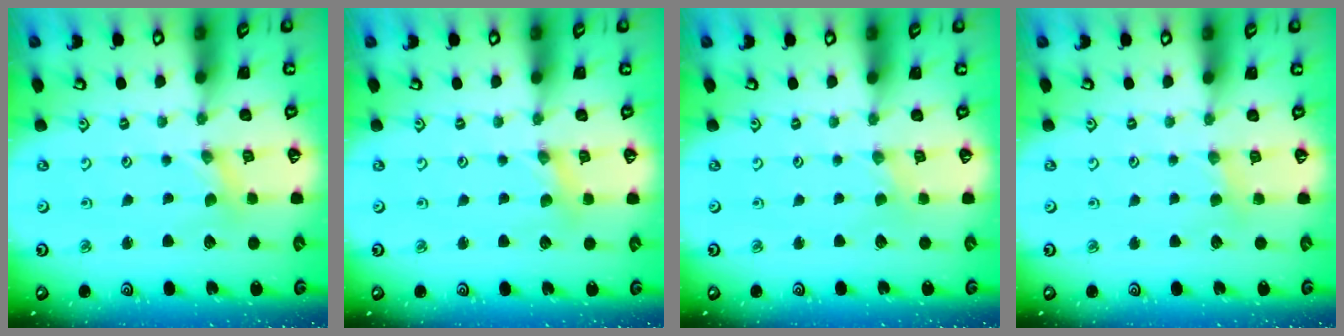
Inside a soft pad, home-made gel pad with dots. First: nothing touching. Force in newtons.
{"total": 1.4, "press": 1.4, "slide": 0.2}
{"total": 0.0}
{"total": 2.5, "press": 2.5, "slide": 0.4}